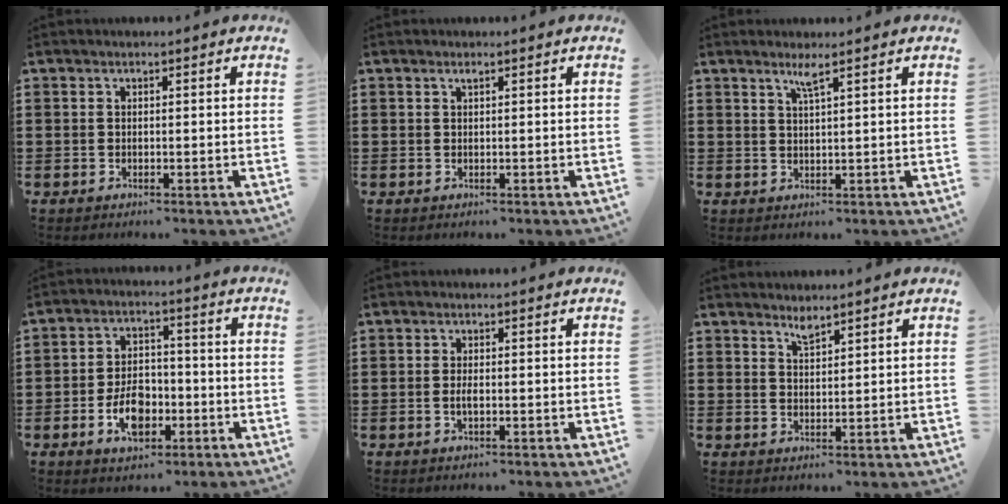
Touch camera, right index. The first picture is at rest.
{"total": 0.5, "force": [0.3, 0.0, 0.4], "torque": [-0.009, 0.000, 0.006]}
{"total": 2.2, "force": [1.5, -0.3, 1.6], "torque": [-0.033, -0.003, 0.026]}
{"total": 7.0, "force": [-2.5, 4.2, 5.0], "torque": [-0.083, 0.002, -0.047]}
{"total": 1.6, "force": [-0.3, 0.5, 1.5], "torque": [-0.028, 0.001, -0.006]}
{"total": 1.9, "force": [1.8, 0.2, 0.6], "torque": [-0.015, 0.001, 0.033]}